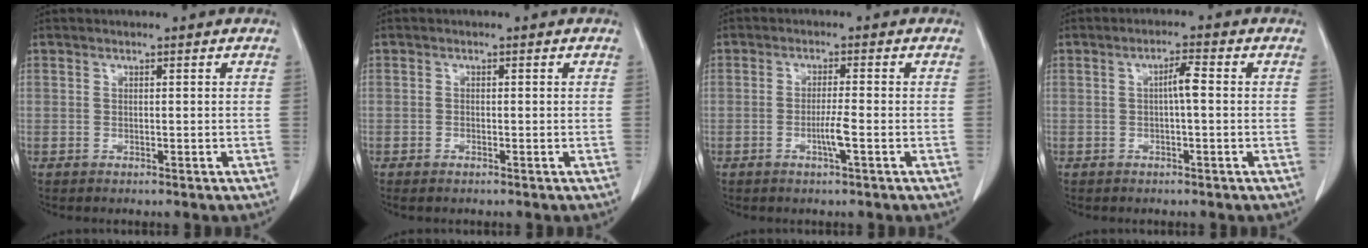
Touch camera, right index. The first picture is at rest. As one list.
[{"total": 0.9, "force": [-0.7, 0.3, 0.5], "torque": [-0.010, -0.001, -0.008]}, {"total": 2.8, "force": [-1.0, -0.3, 2.6], "torque": [-0.050, -0.003, -0.019]}, {"total": 2.6, "force": [0.0, 0.2, 2.6], "torque": [-0.044, 0.005, 0.001]}]